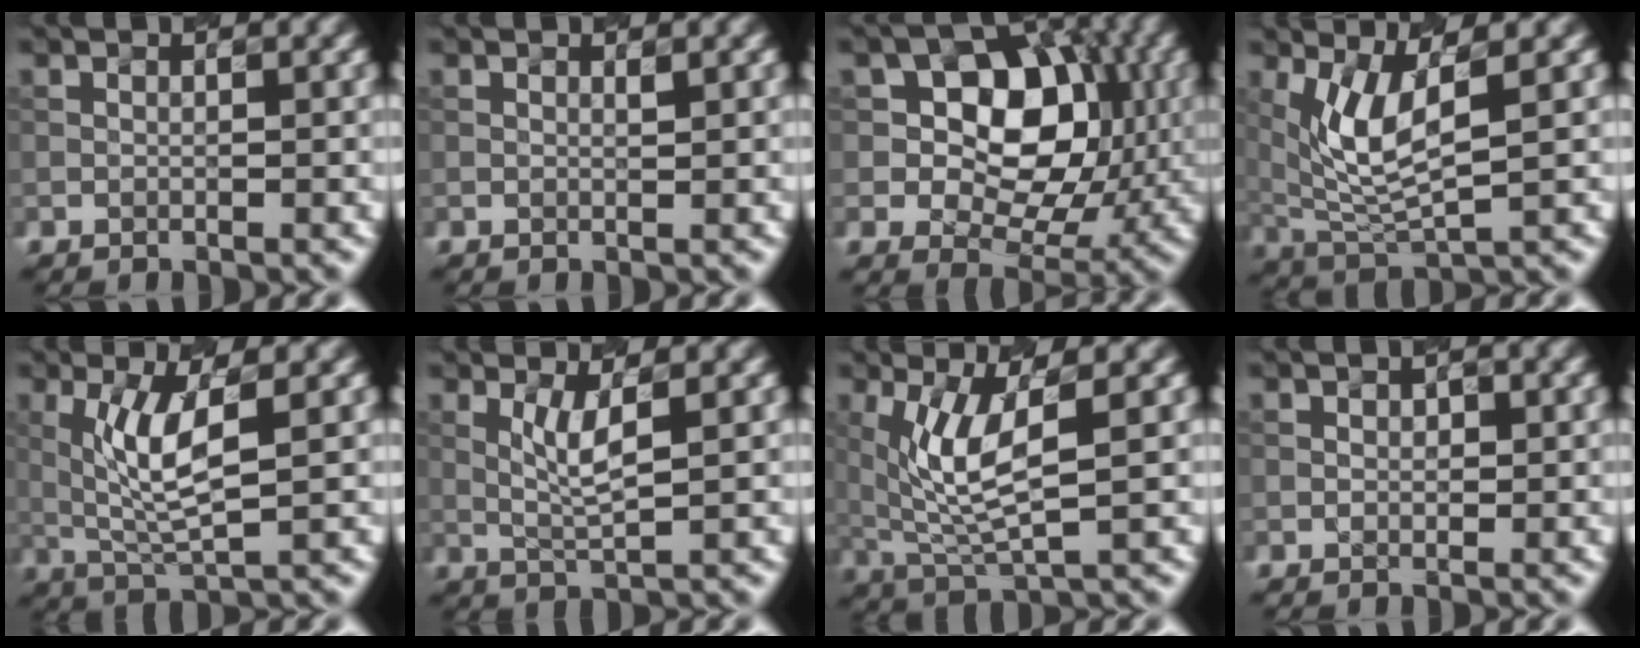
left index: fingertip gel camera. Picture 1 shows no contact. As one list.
[{"total": 0.0}, {"total": 8.5, "force": [1.0, 6.0, 5.9], "torque": [-0.080, 0.007, 0.014]}, {"total": 5.2, "force": [1.4, 1.6, 4.7], "torque": [-0.113, -0.011, 0.048]}, {"total": 4.9, "force": [0.9, 1.0, 4.7], "torque": [-0.104, -0.003, 0.033]}, {"total": 2.4, "force": [0.6, 0.1, 2.3], "torque": [-0.061, -0.003, 0.028]}, {"total": 5.5, "force": [1.1, 1.5, 5.2], "torque": [-0.123, -0.010, 0.041]}, {"total": 0.0}]